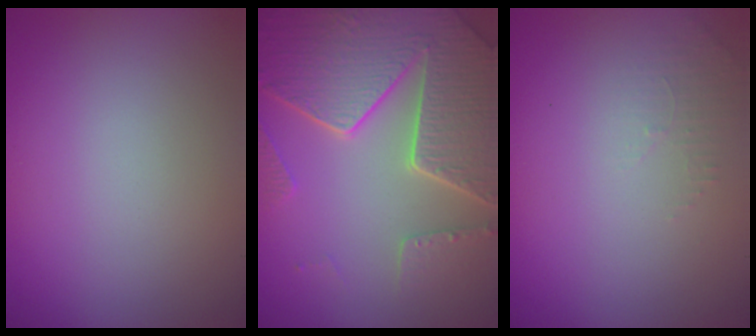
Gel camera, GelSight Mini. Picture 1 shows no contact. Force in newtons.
{"total": 8.3, "press": 6.1, "slide": 5.6}
{"total": 1.3, "press": 1.2, "slide": 0.3}